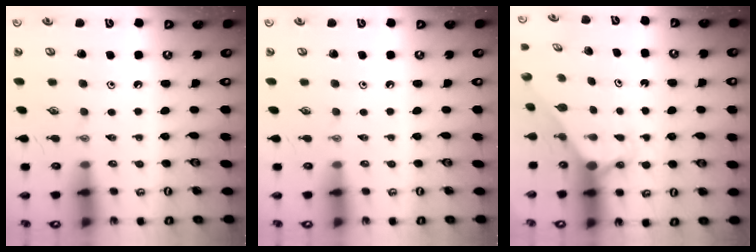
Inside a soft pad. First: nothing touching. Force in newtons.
{"total": 0.0}
{"total": 2.8, "press": 2.8, "slide": 0.0}